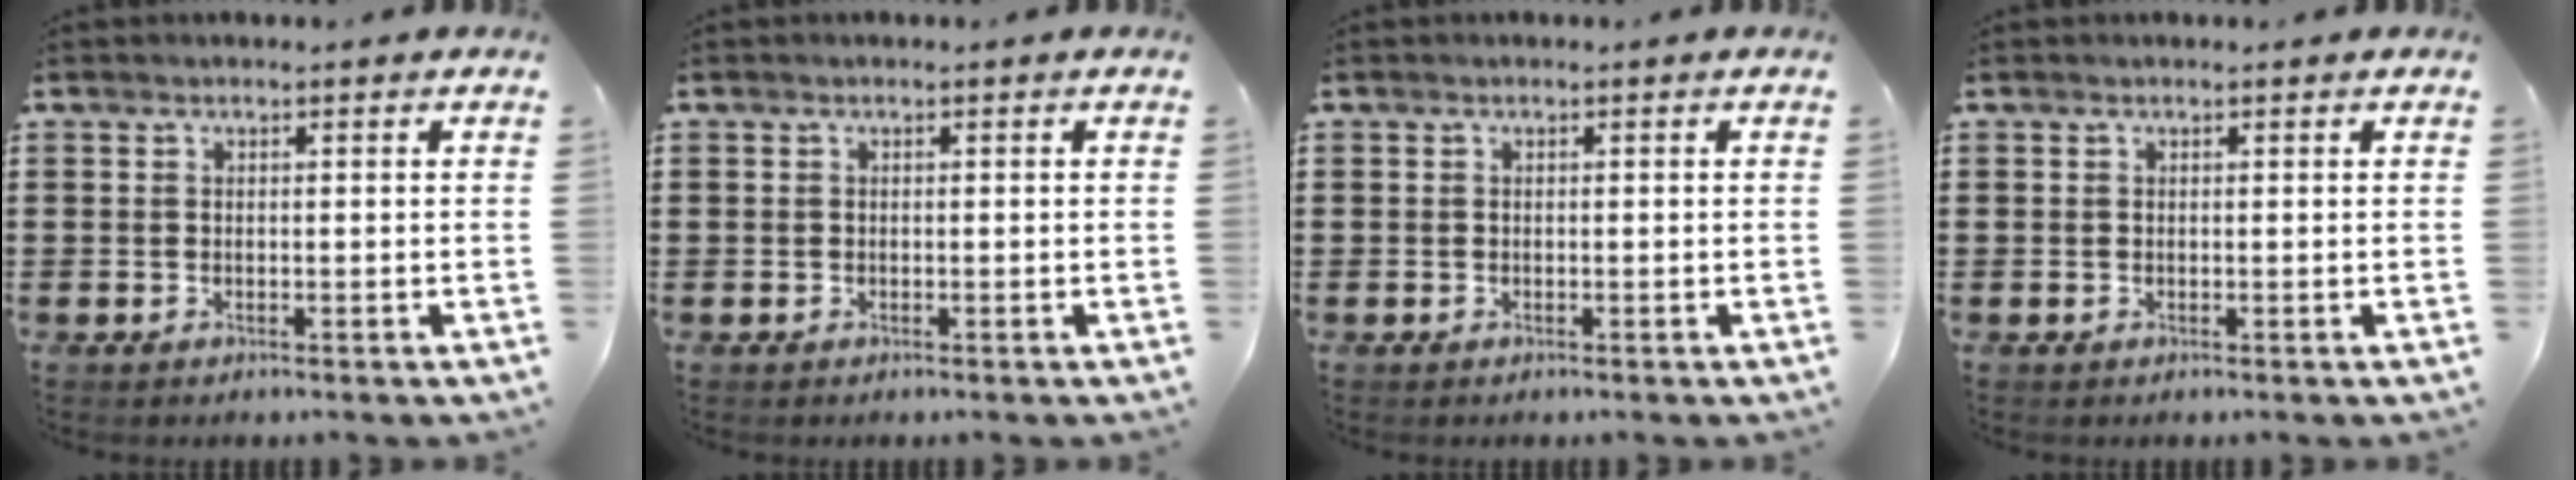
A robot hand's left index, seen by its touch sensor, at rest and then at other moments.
{"total": 0.0}
{"total": 0.0}
{"total": 0.0}